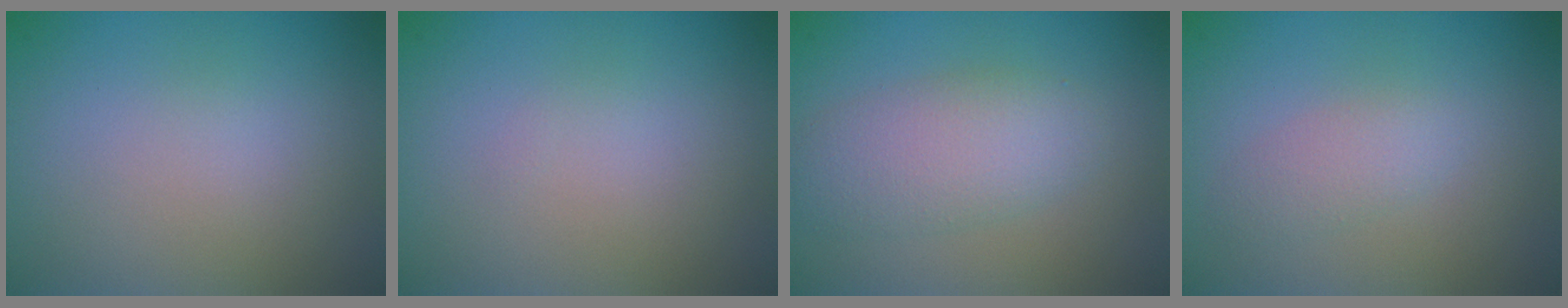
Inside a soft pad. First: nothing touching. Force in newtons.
{"total": 0.0}
{"total": 3.7, "press": 3.7, "slide": 0.0}
{"total": 1.5, "press": 1.5, "slide": 0.1}